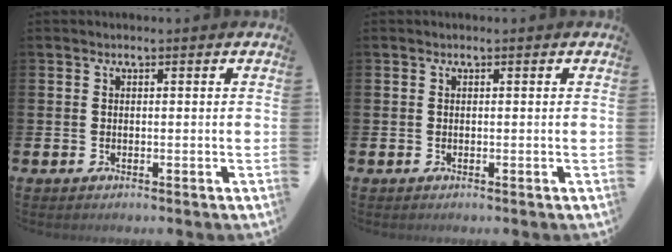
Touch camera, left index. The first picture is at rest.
{"total": 0.0}